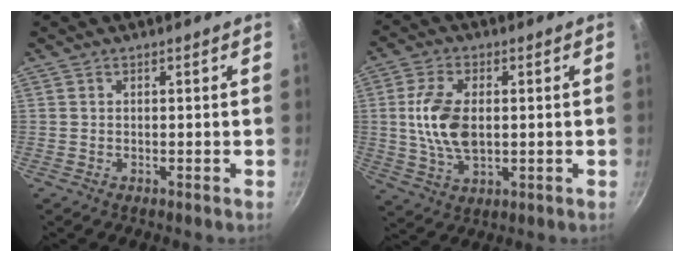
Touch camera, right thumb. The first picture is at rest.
{"total": 10.8, "force": [0.7, 5.9, 9.0], "torque": [-0.181, -0.003, 0.020]}